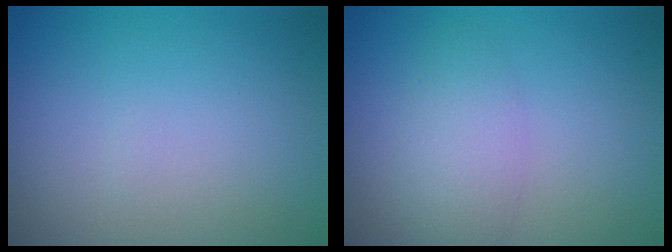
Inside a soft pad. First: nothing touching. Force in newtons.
{"total": 3.0, "press": 3.0, "slide": 0.1}